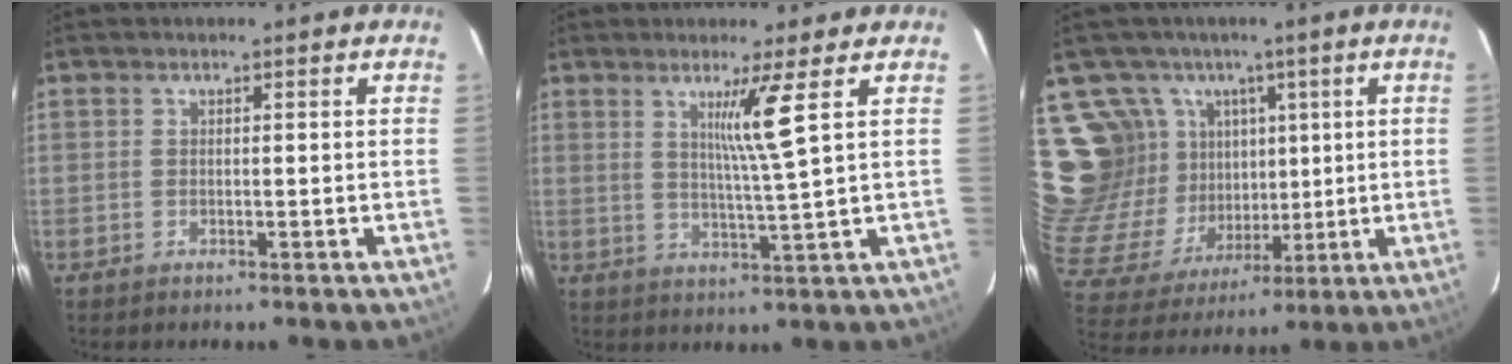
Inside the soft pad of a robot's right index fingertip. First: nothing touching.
{"total": 5.7, "force": [2.4, -2.1, 4.8], "torque": [-0.087, -0.019, 0.046]}
{"total": 22.8, "force": [8.4, 18.6, 10.1], "torque": [-0.257, 0.066, 0.185]}